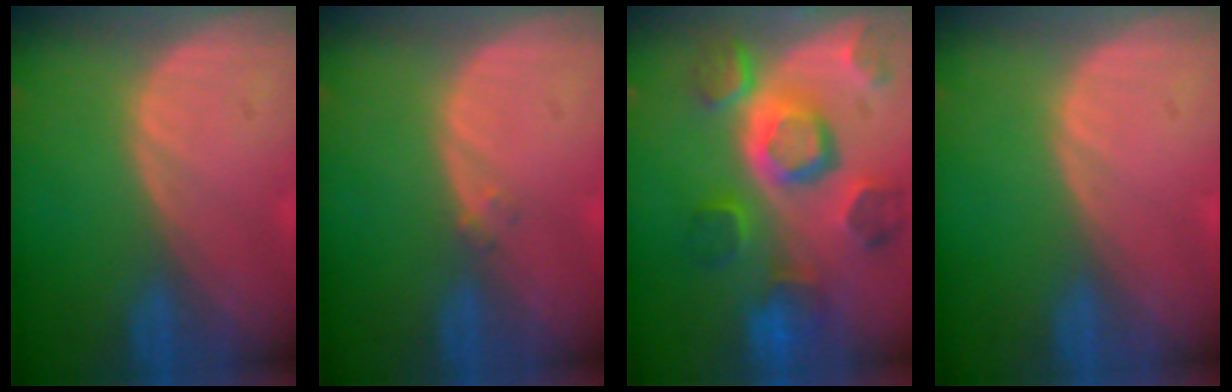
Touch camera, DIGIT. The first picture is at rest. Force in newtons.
{"total": 1.0, "press": 0.9, "slide": 0.4}
{"total": 12.0, "press": 10.3, "slide": 6.1}
{"total": 0.0}